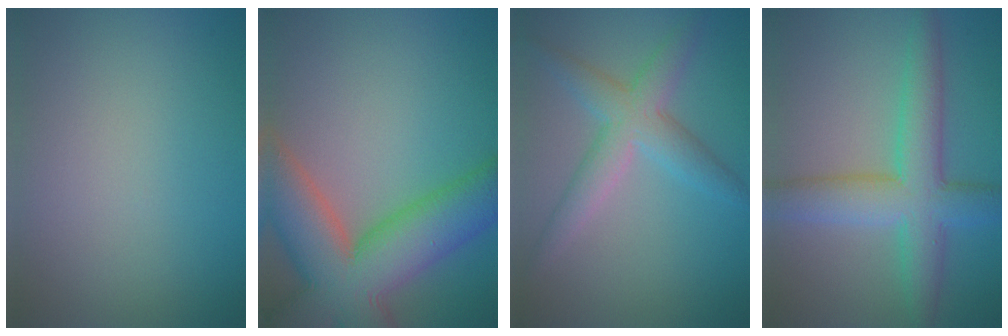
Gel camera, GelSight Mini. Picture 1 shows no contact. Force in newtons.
{"total": 12.9, "press": 12.9, "slide": 1.0}
{"total": 4.3, "press": 4.3, "slide": 0.3}
{"total": 7.2, "press": 7.2, "slide": 0.1}